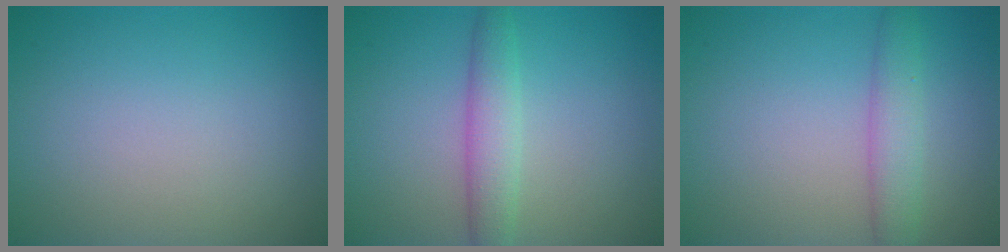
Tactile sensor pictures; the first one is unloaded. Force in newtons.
{"total": 3.0, "press": 3.0, "slide": 0.1}
{"total": 2.9, "press": 2.9, "slide": 0.1}